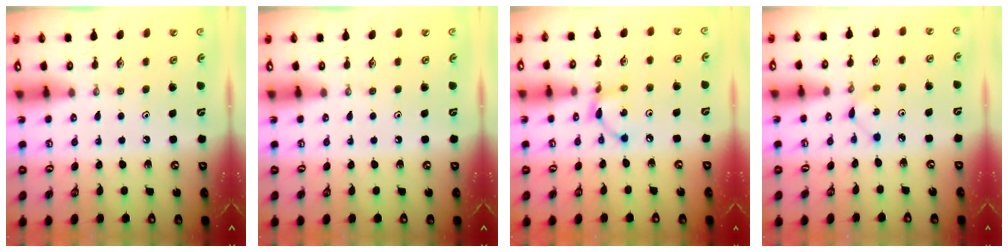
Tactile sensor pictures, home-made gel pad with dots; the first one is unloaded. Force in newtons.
{"total": 0.0}
{"total": 4.4, "press": 4.4, "slide": 0.1}
{"total": 1.1, "press": 1.1, "slide": 0.1}